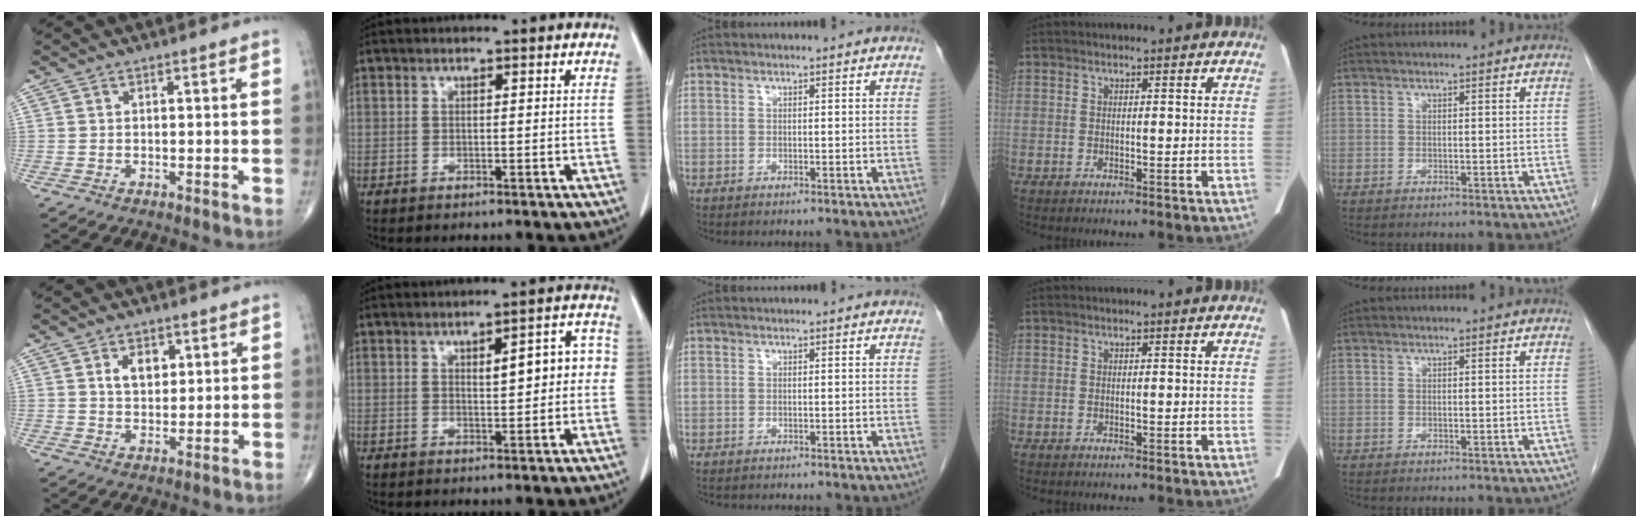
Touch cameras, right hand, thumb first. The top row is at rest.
{"thumb": {"total": 5.0, "force": [1.9, 3.3, 3.3], "torque": [-0.035, -0.010, 0.032]}, "index": {"total": 6.6, "force": [0.7, 2.2, 6.2], "torque": [-0.078, 0.027, 0.010]}, "middle": {"total": 0.9, "force": [-0.8, 0.3, 0.2], "torque": [-0.010, -0.001, -0.010]}}